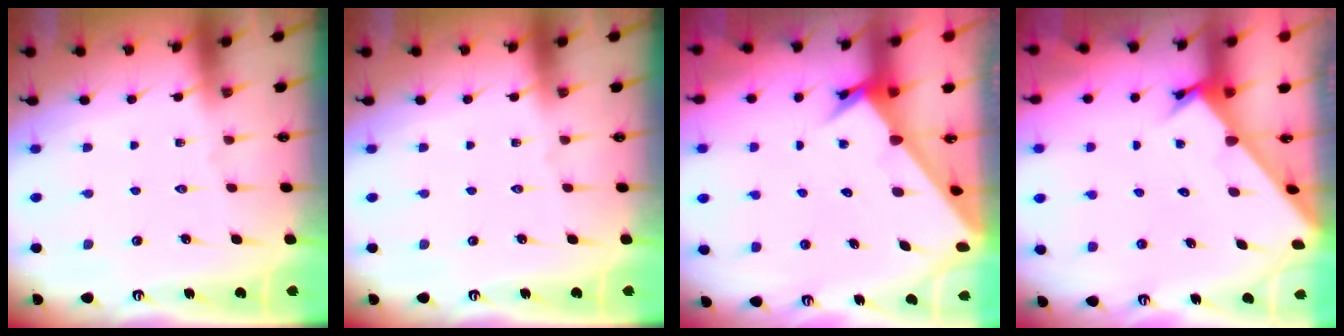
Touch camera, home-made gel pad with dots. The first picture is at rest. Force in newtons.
{"total": 0.0}
{"total": 3.3, "press": 3.3, "slide": 0.3}
{"total": 2.1, "press": 2.1, "slide": 0.1}